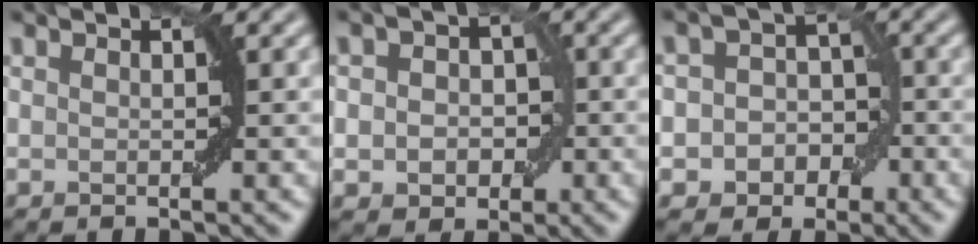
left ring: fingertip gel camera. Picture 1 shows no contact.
{"total": 4.0, "force": [-0.3, 3.3, 2.3], "torque": [-0.012, 0.003, -0.014]}
{"total": 5.3, "force": [-1.7, 4.6, 1.8], "torque": [-0.004, 0.020, -0.046]}